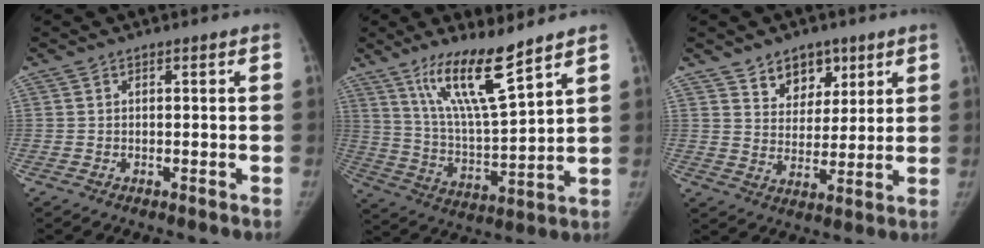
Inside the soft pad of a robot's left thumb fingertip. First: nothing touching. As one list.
[{"total": 14.1, "force": [9.5, 1.9, 10.3], "torque": [-0.179, -0.066, 0.187]}, {"total": 8.1, "force": [5.1, 5.6, 2.9], "torque": [-0.006, -0.029, 0.087]}]